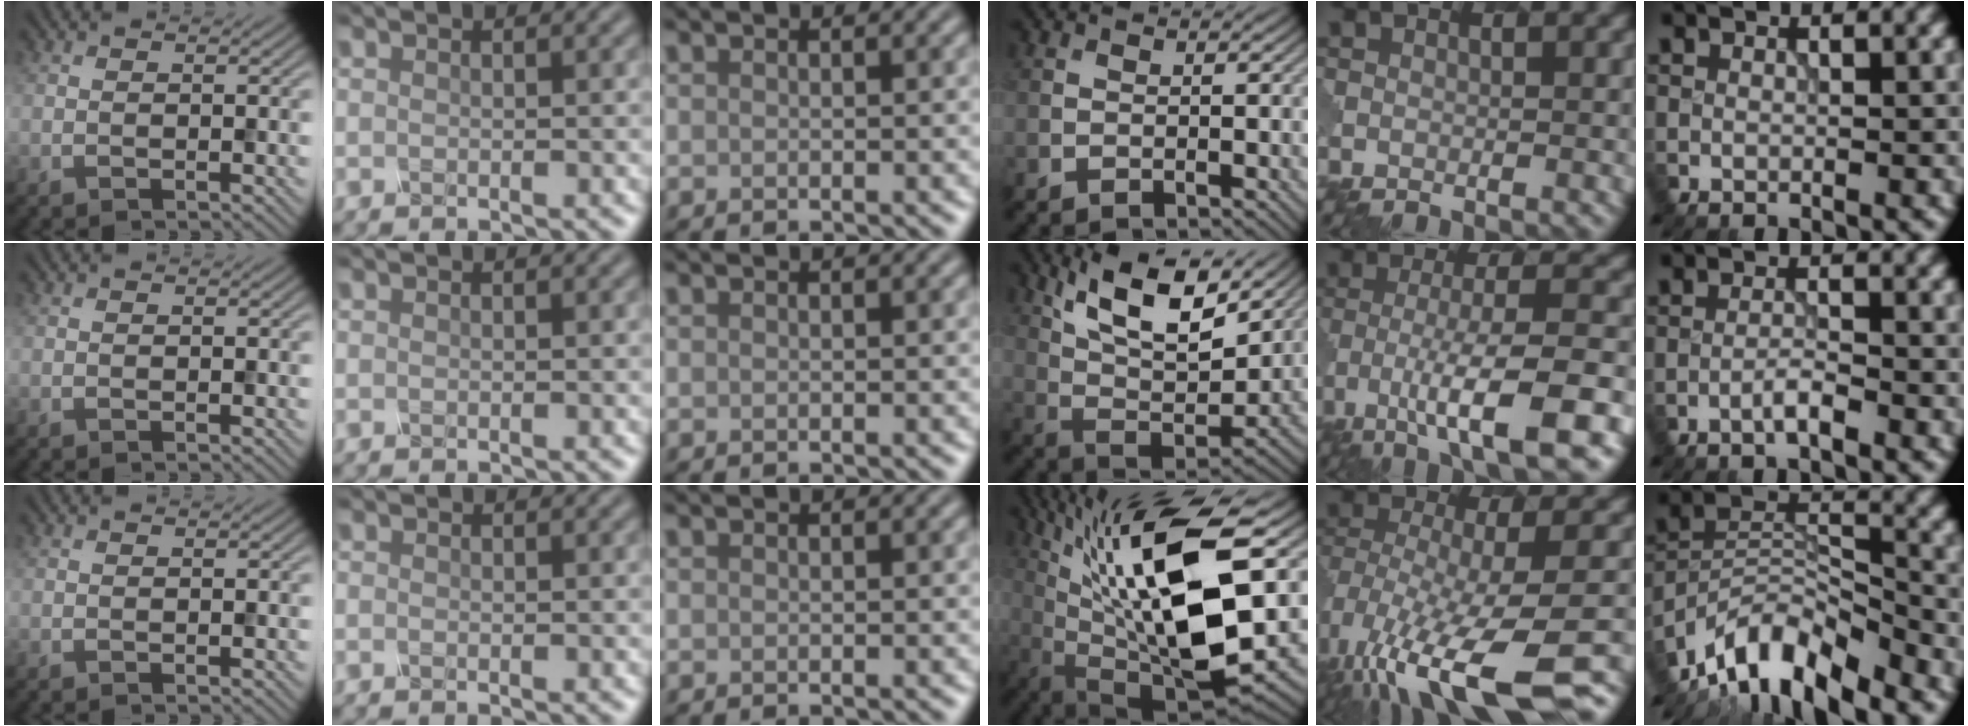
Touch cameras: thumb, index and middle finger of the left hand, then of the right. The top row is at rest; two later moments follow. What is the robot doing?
{"motion": "twist", "object": "rubiks cube"}